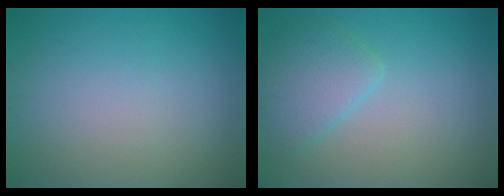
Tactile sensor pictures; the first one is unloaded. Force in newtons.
{"total": 3.1, "press": 3.1, "slide": 0.2}